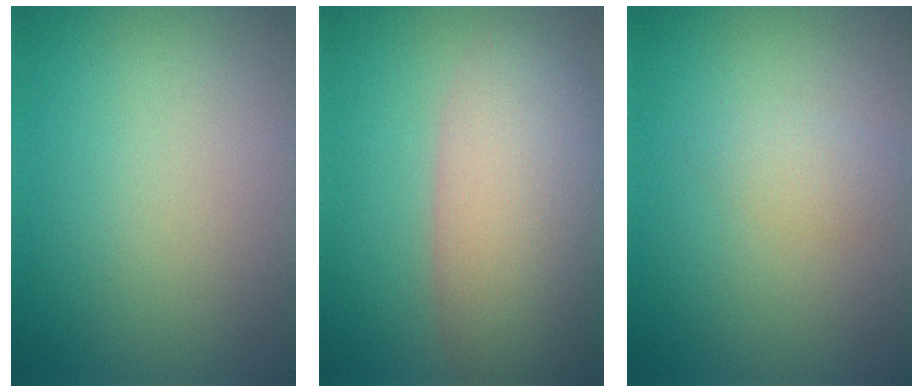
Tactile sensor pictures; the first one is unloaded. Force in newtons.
{"total": 8.4, "press": 8.4, "slide": 0.5}
{"total": 1.5, "press": 1.5, "slide": 0.0}